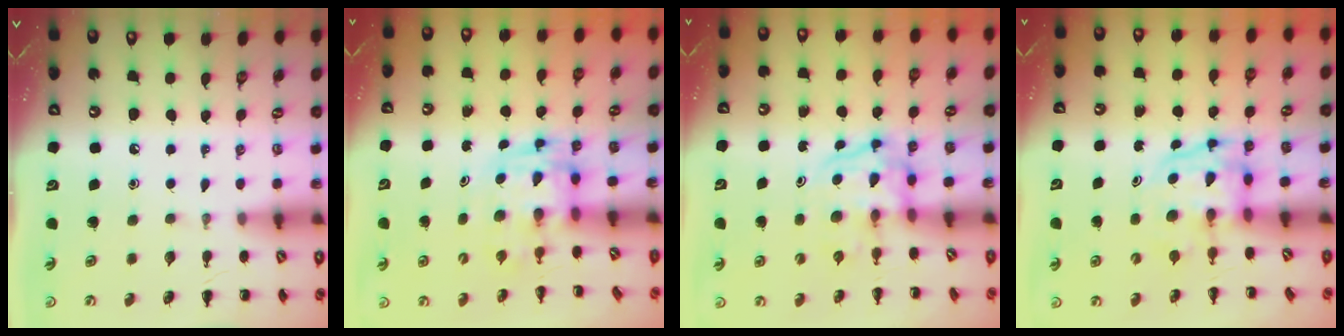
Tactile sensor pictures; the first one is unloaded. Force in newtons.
{"total": 2.8, "press": 2.8, "slide": 0.5}
{"total": 3.7, "press": 3.7, "slide": 0.6}
{"total": 4.0, "press": 3.9, "slide": 0.7}